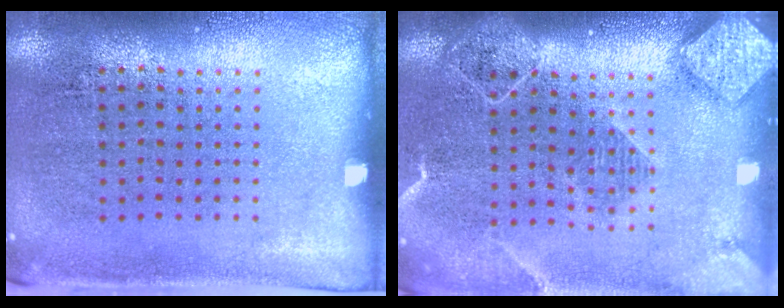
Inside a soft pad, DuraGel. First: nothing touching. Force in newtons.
{"total": 2.3, "press": 1.9, "slide": 1.2}